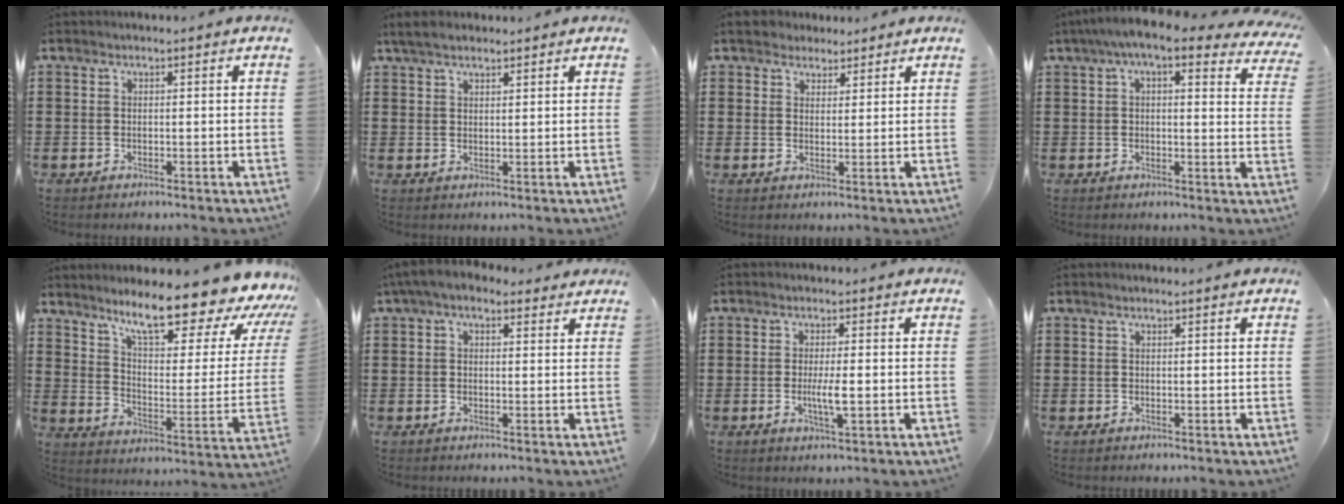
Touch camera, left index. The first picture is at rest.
{"total": 2.8, "force": [2.2, 1.0, 1.5], "torque": [-0.035, 0.005, 0.042]}
{"total": 2.9, "force": [2.4, 1.6, -0.1], "torque": [-0.010, 0.006, 0.047]}
{"total": 6.8, "force": [4.7, 1.1, 4.8], "torque": [-0.106, -0.007, 0.081]}
{"total": 13.1, "force": [10.5, 1.8, 7.6], "torque": [-0.137, -0.077, 0.170]}
{"total": 3.6, "force": [2.3, 1.8, 2.0], "torque": [-0.048, 0.003, 0.040]}
{"total": 3.9, "force": [-0.4, 0.6, 3.8], "torque": [-0.073, -0.006, -0.010]}
{"total": 0.0}